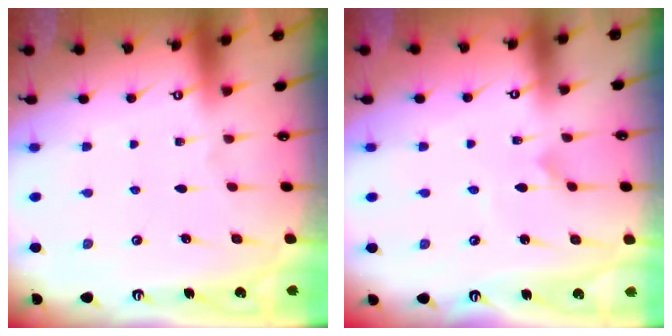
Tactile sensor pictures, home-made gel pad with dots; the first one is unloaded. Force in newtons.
{"total": 2.8, "press": 2.7, "slide": 0.3}